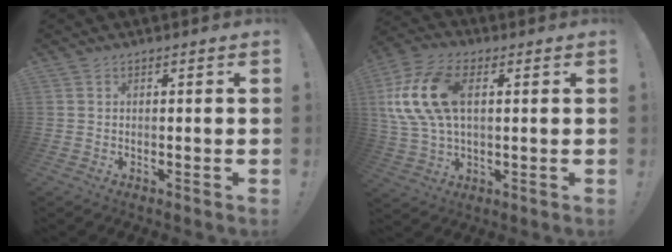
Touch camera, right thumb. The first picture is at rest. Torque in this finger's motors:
{"motor_torque": [1.64, 2.58, 1.22, 0.08, 0.17]}